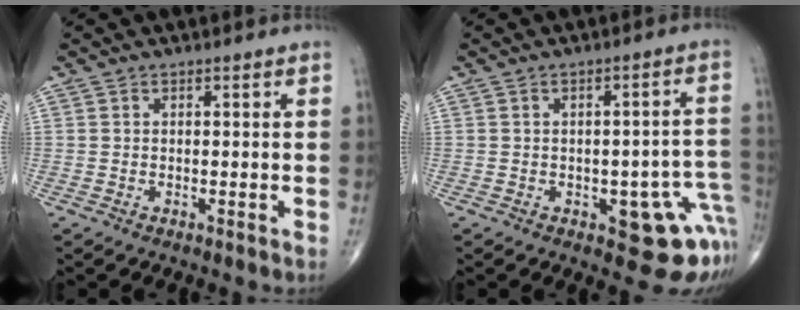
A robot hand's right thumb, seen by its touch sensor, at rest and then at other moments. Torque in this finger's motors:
{"motor_torque": [1.63, 0.95, -0.03, -0.27, 0.09]}